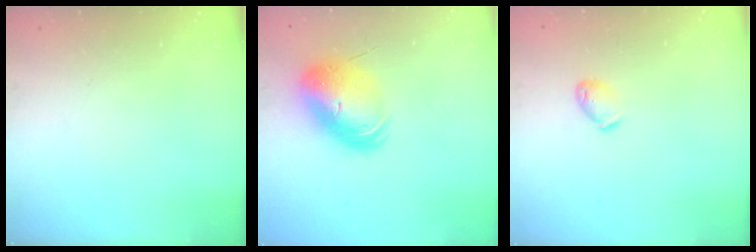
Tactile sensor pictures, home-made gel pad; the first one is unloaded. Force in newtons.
{"total": 14.3, "press": 14.1, "slide": 2.6}
{"total": 4.8, "press": 4.7, "slide": 0.7}